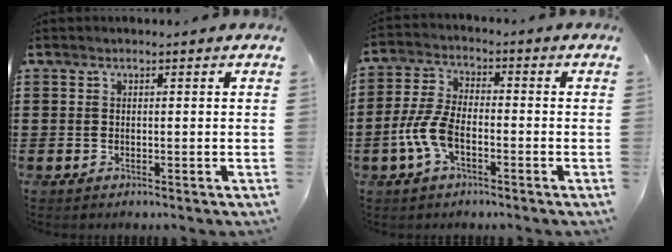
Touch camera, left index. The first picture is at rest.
{"total": 6.5, "force": [-2.6, 2.8, 5.2], "torque": [-0.137, -0.007, -0.057]}